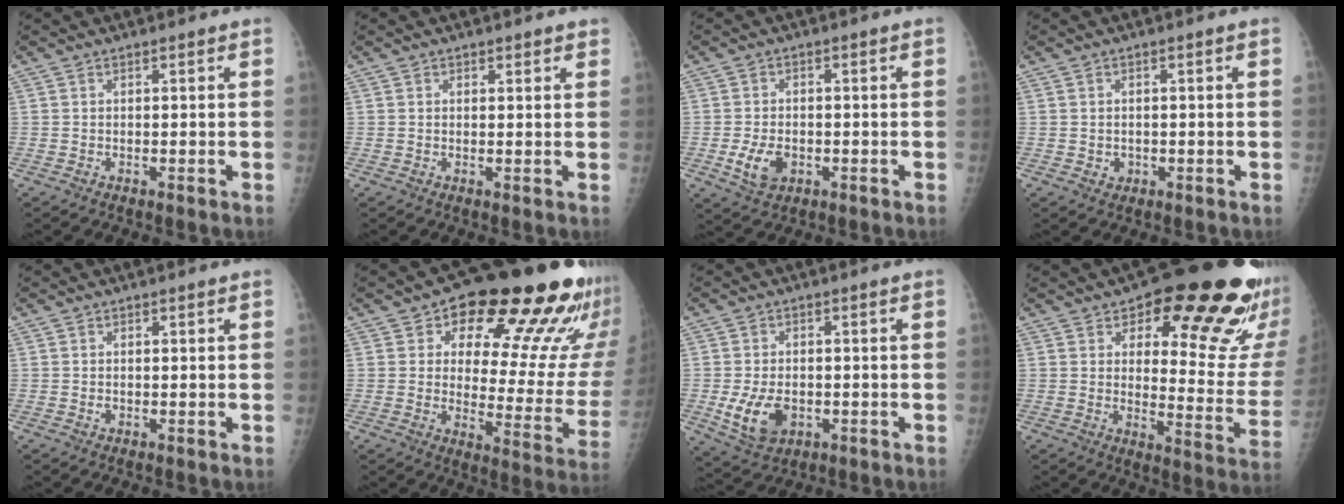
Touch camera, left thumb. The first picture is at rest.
{"total": 1.2, "force": [0.9, 0.6, 0.4], "torque": [0.004, -0.005, 0.008]}
{"total": 5.7, "force": [-1.7, 3.8, 3.8], "torque": [-0.065, 0.001, -0.025]}
{"total": 1.6, "force": [-0.3, 1.5, 0.6], "torque": [-0.003, 0.003, 0.001]}
{"total": 0.7, "force": [0.0, 0.6, 0.4], "torque": [-0.003, 0.000, 0.001]}
{"total": 24.2, "force": [14.8, 10.2, 16.1], "torque": [-0.160, -0.068, 0.190]}
{"total": 8.2, "force": [-1.9, 5.5, 5.8], "torque": [-0.098, 0.001, -0.020]}
{"total": 24.0, "force": [13.2, 8.7, 18.1], "torque": [-0.181, -0.066, 0.174]}